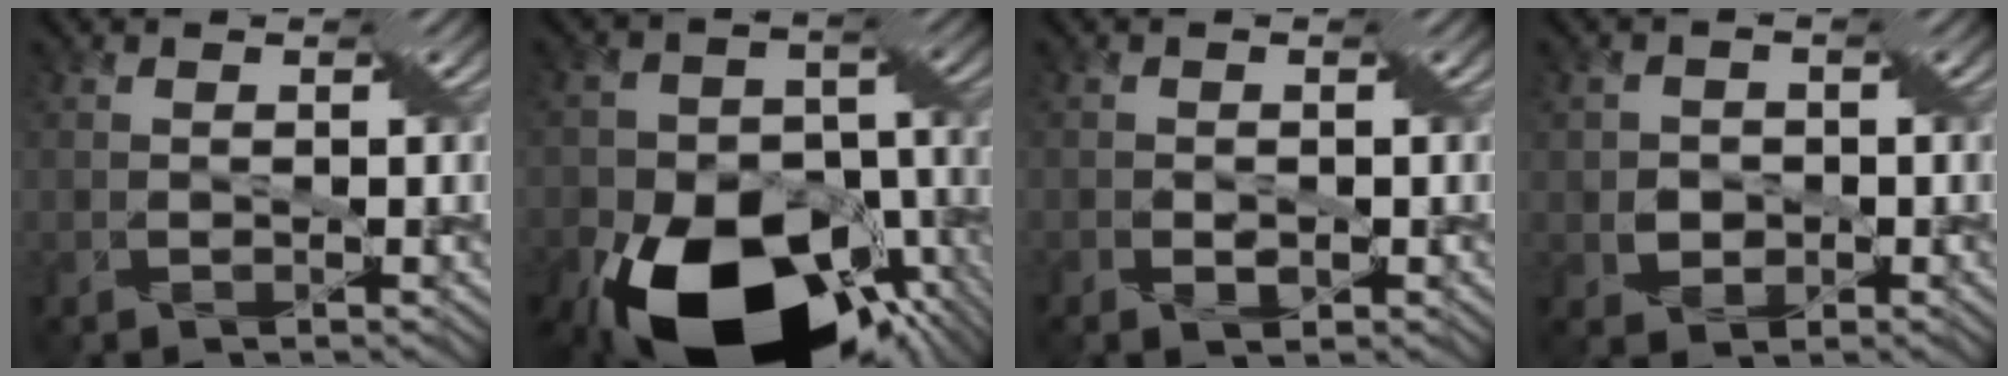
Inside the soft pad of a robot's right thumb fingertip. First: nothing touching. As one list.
[{"total": 20.3, "force": [-11.0, 12.4, 11.8], "torque": [-0.221, -0.067, -0.140]}, {"total": 1.5, "force": [-0.6, 1.0, 1.0], "torque": [-0.001, -0.002, -0.015]}, {"total": 2.7, "force": [0.0, 2.6, 0.8], "torque": [-0.026, -0.006, -0.013]}]